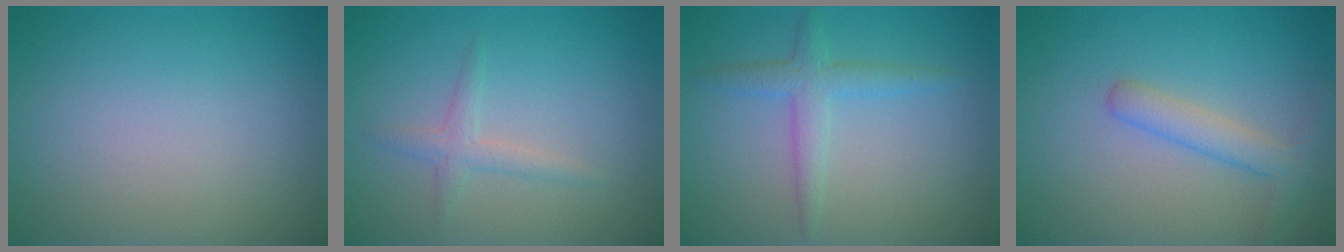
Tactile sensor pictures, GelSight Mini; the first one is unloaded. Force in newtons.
{"total": 1.5, "press": 1.5, "slide": 0.0}
{"total": 2.5, "press": 2.5, "slide": 0.1}
{"total": 2.6, "press": 2.6, "slide": 0.1}